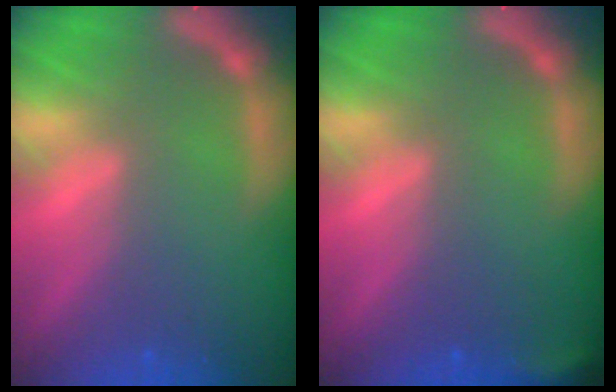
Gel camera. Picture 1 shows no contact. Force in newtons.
{"total": 1.9}